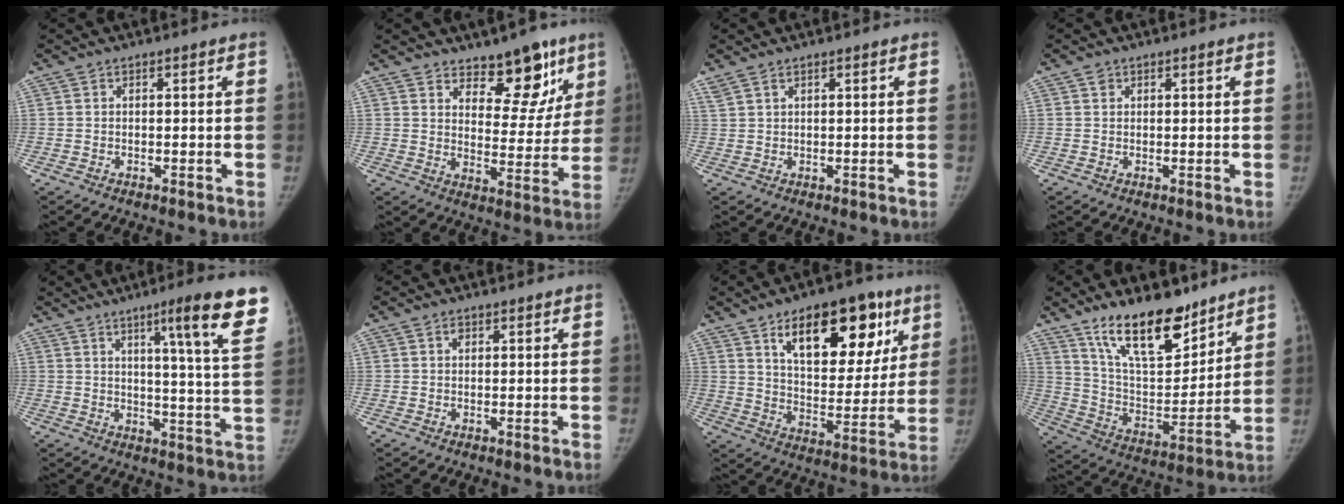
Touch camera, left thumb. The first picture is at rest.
{"total": 11.7, "force": [8.2, 5.9, 6.0], "torque": [-0.020, -0.062, 0.124]}
{"total": 2.2, "force": [1.7, 0.6, 1.2], "torque": [-0.031, 0.011, 0.040]}
{"total": 1.0, "force": [0.6, 0.7, 0.3], "torque": [0.001, -0.003, 0.009]}
{"total": 16.1, "force": [9.6, 0.5, 13.0], "torque": [-0.159, -0.048, 0.115]}
{"total": 0.6, "force": [0.2, 0.5, 0.2], "torque": [0.005, -0.004, 0.002]}
{"total": 21.7, "force": [10.9, 11.1, 15.2], "torque": [-0.160, -0.039, 0.169]}
{"total": 18.3, "force": [13.2, 7.3, 10.4], "torque": [-0.122, -0.092, 0.235]}